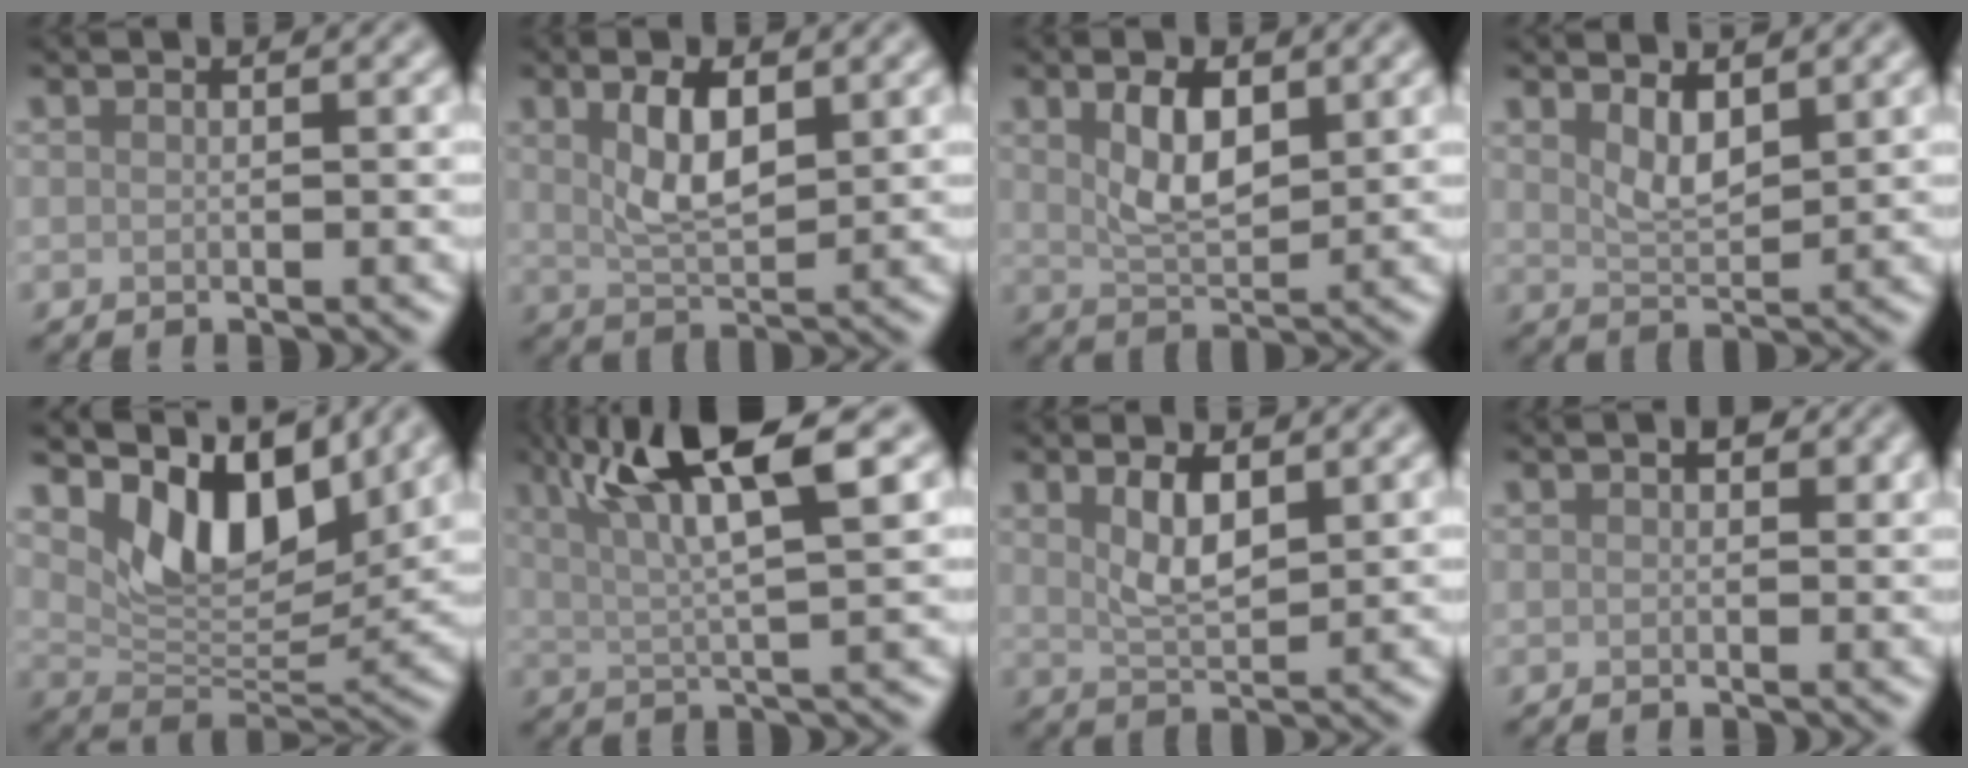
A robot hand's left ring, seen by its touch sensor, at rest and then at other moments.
{"total": 4.7, "force": [1.6, 1.9, 4.0], "torque": [-0.083, 0.001, 0.031]}
{"total": 4.3, "force": [1.5, 2.0, 3.5], "torque": [-0.073, 0.000, 0.031]}
{"total": 2.7, "force": [1.6, 1.0, 1.9], "torque": [-0.040, -0.009, 0.035]}
{"total": 8.2, "force": [4.7, 4.0, 5.3], "torque": [-0.093, -0.008, 0.082]}
{"total": 9.4, "force": [4.0, 1.9, 8.4], "torque": [-0.143, 0.014, 0.070]}
{"total": 3.4, "force": [1.5, 1.2, 2.8], "torque": [-0.058, -0.003, 0.031]}
{"total": 1.7, "force": [0.6, 0.9, 1.3], "torque": [-0.012, 0.001, 0.007]}